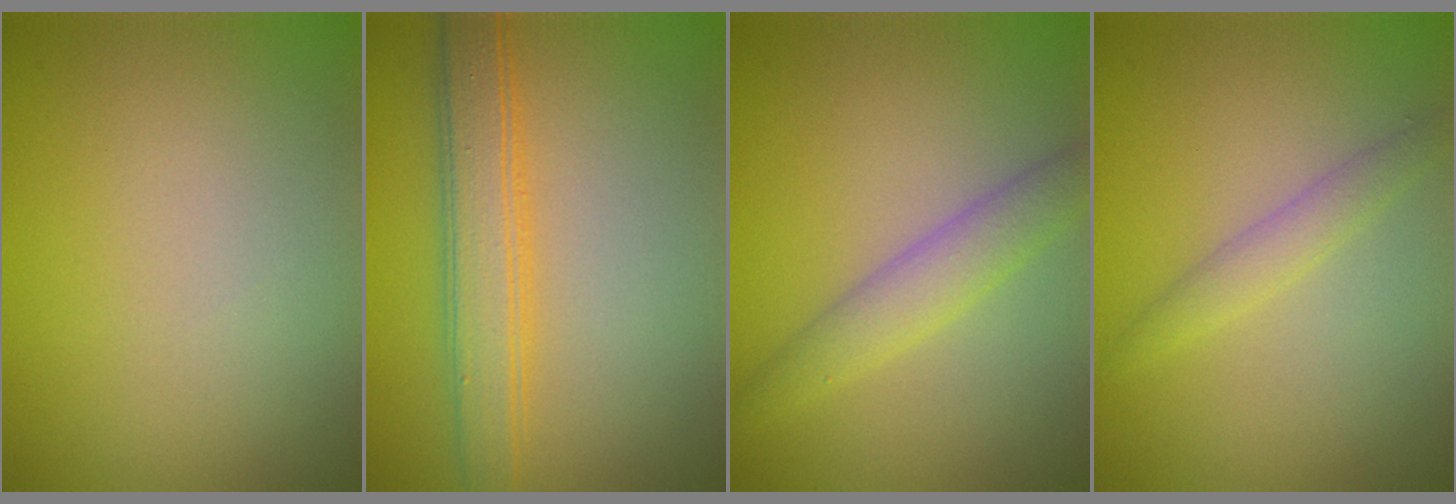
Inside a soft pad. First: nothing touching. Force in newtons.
{"total": 4.0, "press": 4.0, "slide": 0.1}
{"total": 2.9, "press": 2.9, "slide": 0.1}
{"total": 1.7, "press": 1.7, "slide": 0.1}